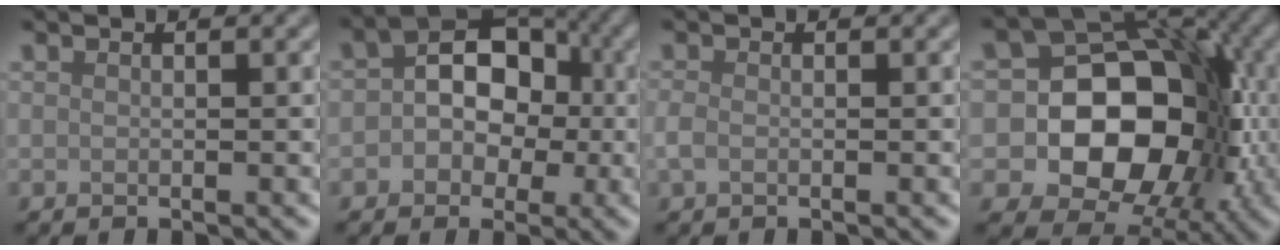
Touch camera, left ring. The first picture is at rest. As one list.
[{"total": 6.9, "force": [-0.3, 5.4, 4.4], "torque": [-0.034, 0.012, -0.021]}, {"total": 1.1, "force": [-0.4, 0.7, 0.8], "torque": [-0.022, -0.002, -0.012]}, {"total": 14.6, "force": [-2.2, 11.6, 8.6], "torque": [-0.093, 0.010, -0.069]}]